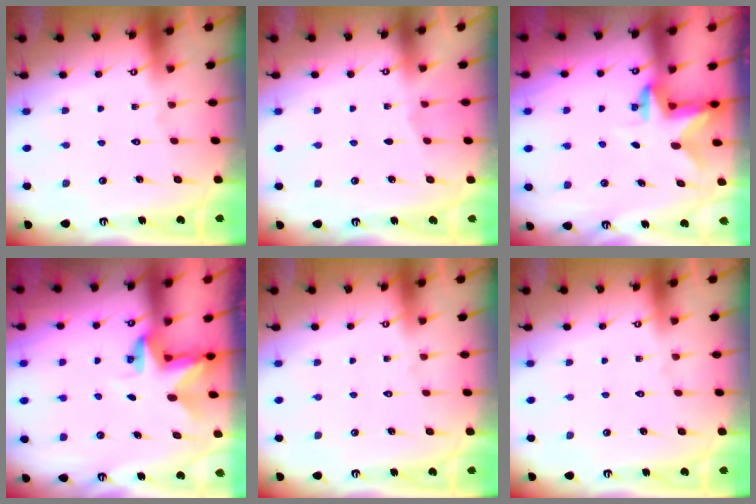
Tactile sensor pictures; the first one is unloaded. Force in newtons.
{"total": 1.4, "press": 1.4, "slide": 0.3}
{"total": 2.7, "press": 2.7, "slide": 0.5}
{"total": 2.9, "press": 2.9, "slide": 0.2}
{"total": 0.0}
{"total": 0.0}